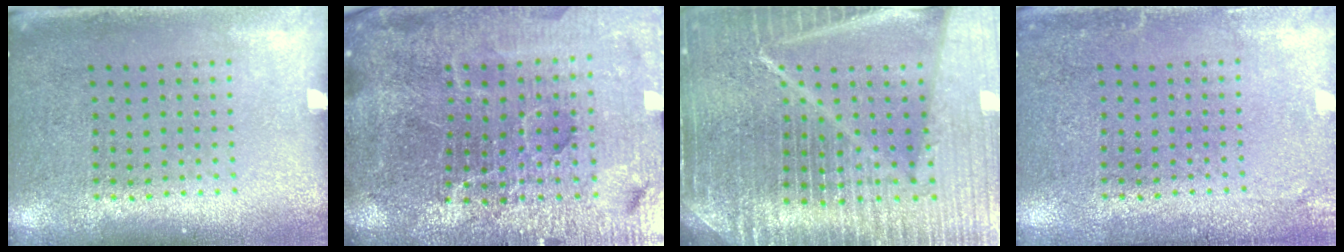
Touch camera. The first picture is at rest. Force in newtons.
{"total": 6.6, "press": 5.8, "slide": 3.1}
{"total": 7.2, "press": 6.1, "slide": 3.7}
{"total": 2.0, "press": 1.9, "slide": 0.1}